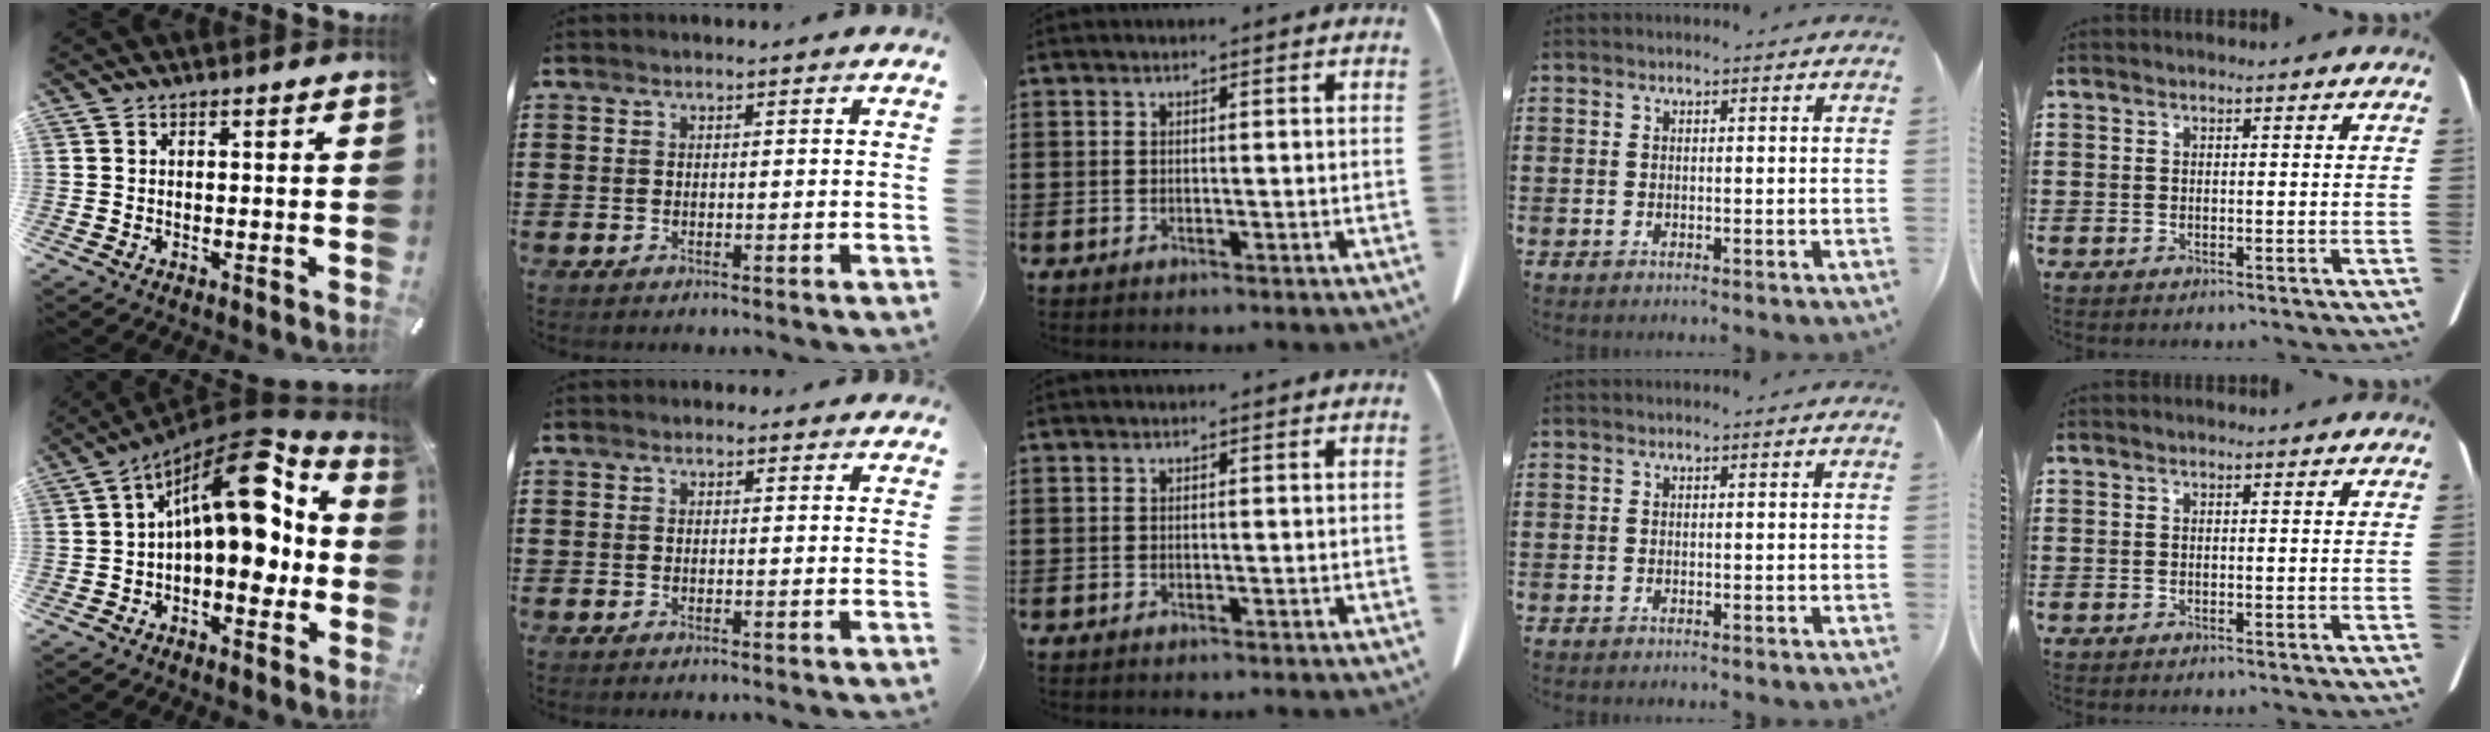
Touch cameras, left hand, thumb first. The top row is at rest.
{"thumb": {"total": 16.7, "force": [5.0, 7.5, 14.1], "torque": [-0.217, -0.045, 0.079]}, "index": {"total": 0.9, "force": [0.6, 0.6, 0.3], "torque": [-0.008, 0.007, 0.010]}}